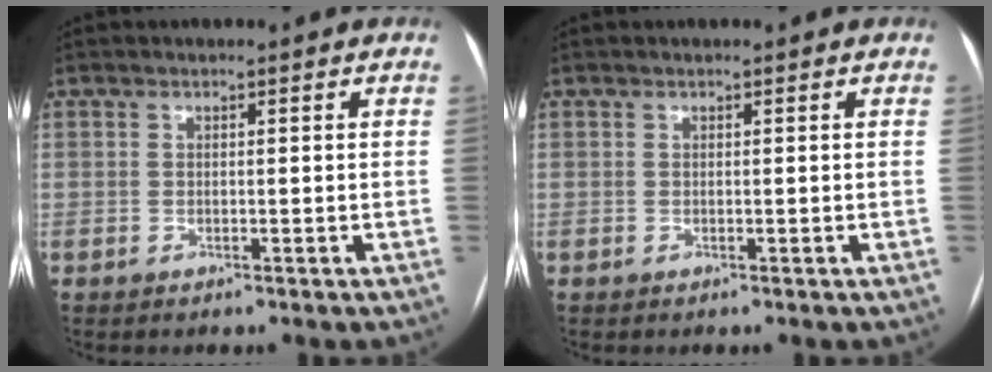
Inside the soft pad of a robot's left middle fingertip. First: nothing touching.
{"total": 0.0}